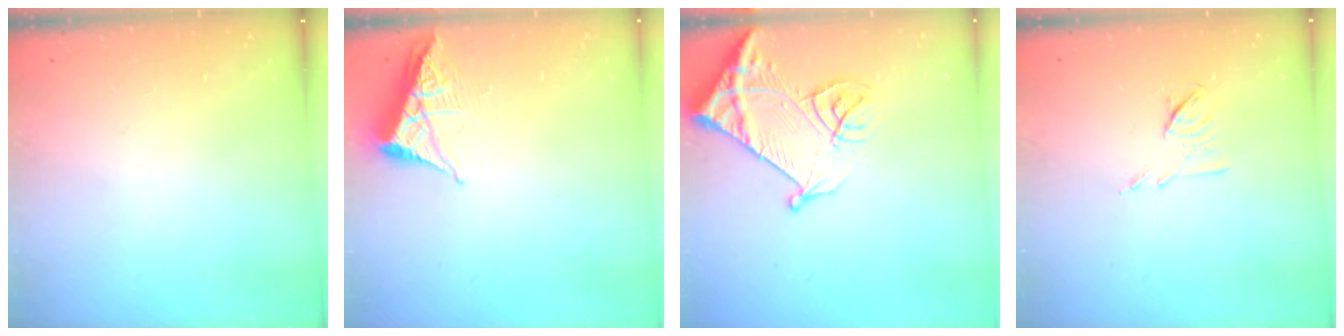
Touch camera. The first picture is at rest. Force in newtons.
{"total": 6.0, "press": 5.9, "slide": 0.8}
{"total": 13.7, "press": 13.6, "slide": 1.6}
{"total": 6.4, "press": 6.3, "slide": 1.2}